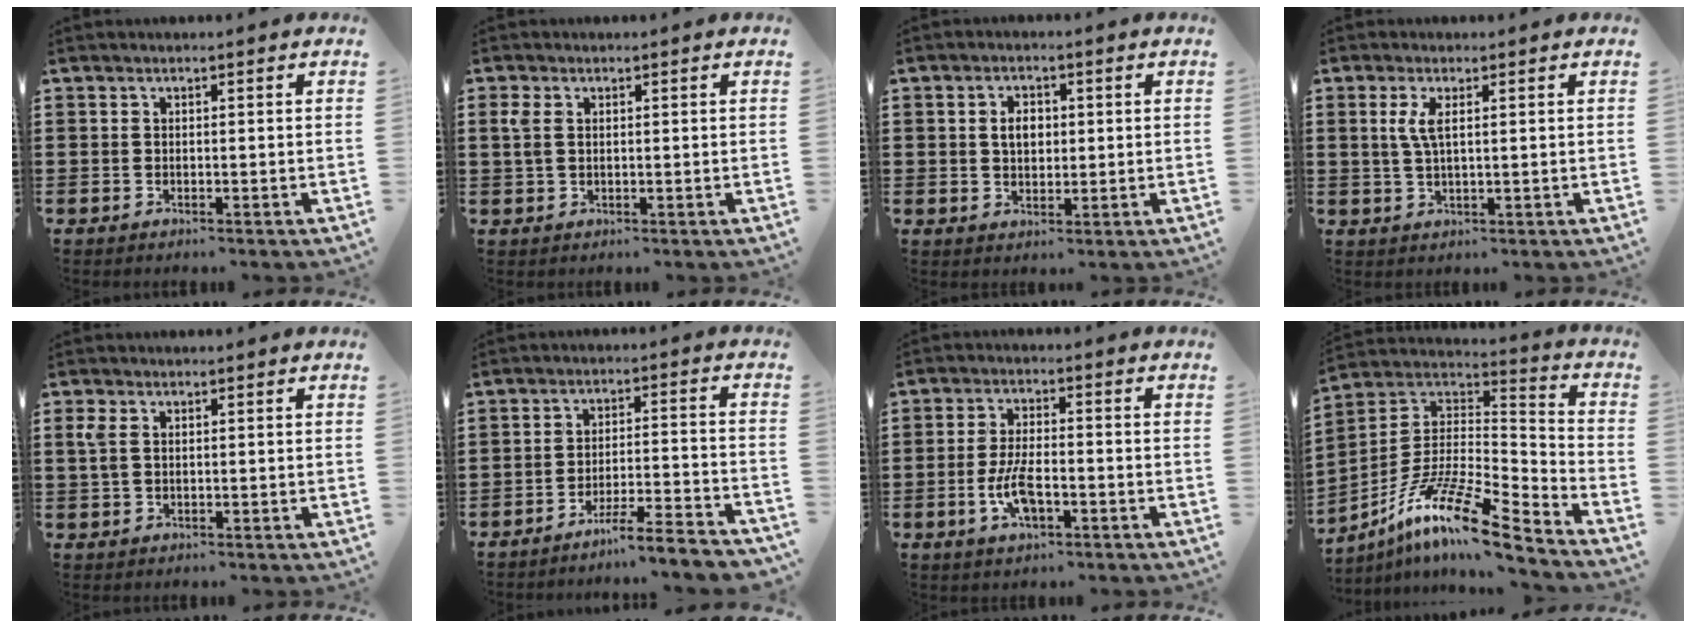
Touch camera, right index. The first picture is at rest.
{"total": 2.4, "force": [0.6, 1.4, 1.8], "torque": [-0.048, 0.005, 0.006]}
{"total": 3.1, "force": [0.4, 2.0, 2.4], "torque": [-0.043, 0.007, 0.004]}
{"total": 3.1, "force": [0.8, 0.7, 2.9], "torque": [-0.067, 0.000, 0.011]}
{"total": 2.5, "force": [0.6, 1.5, 1.9], "torque": [-0.050, 0.005, 0.006]}
{"total": 6.2, "force": [-5.6, -0.4, 2.7], "torque": [-0.048, -0.009, -0.109]}
{"total": 6.4, "force": [-2.1, 2.6, 5.5], "torque": [-0.126, -0.004, -0.044]}
{"total": 13.5, "force": [-9.2, 2.3, 9.6], "torque": [-0.188, 0.004, -0.178]}